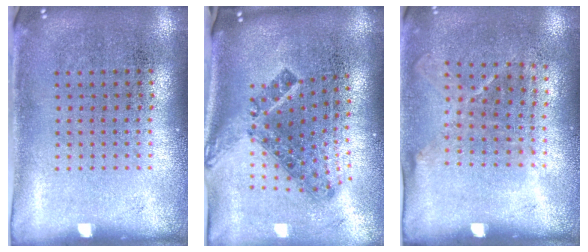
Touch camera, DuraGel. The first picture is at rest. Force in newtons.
{"total": 1.9, "press": 1.3, "slide": 1.3}
{"total": 1.3, "press": 1.0, "slide": 0.8}